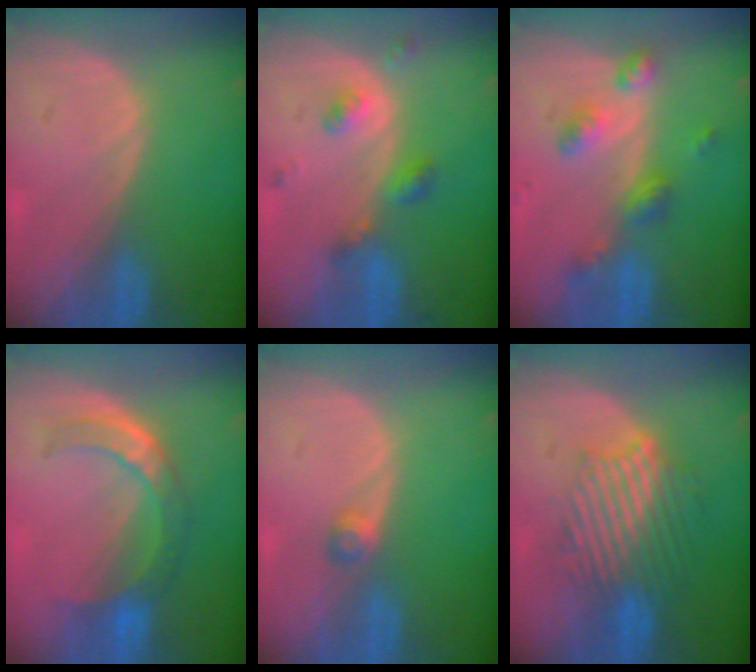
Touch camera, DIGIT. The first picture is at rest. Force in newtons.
{"total": 4.9, "press": 4.4, "slide": 2.2}
{"total": 6.0, "press": 5.3, "slide": 2.8}
{"total": 6.8, "press": 6.6, "slide": 1.9}
{"total": 1.8, "press": 1.6, "slide": 0.8}
{"total": 8.9, "press": 8.6, "slide": 2.4}